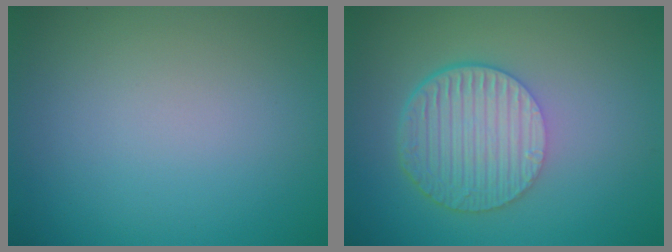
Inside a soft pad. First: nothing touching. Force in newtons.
{"total": 6.5, "press": 4.4, "slide": 4.8}